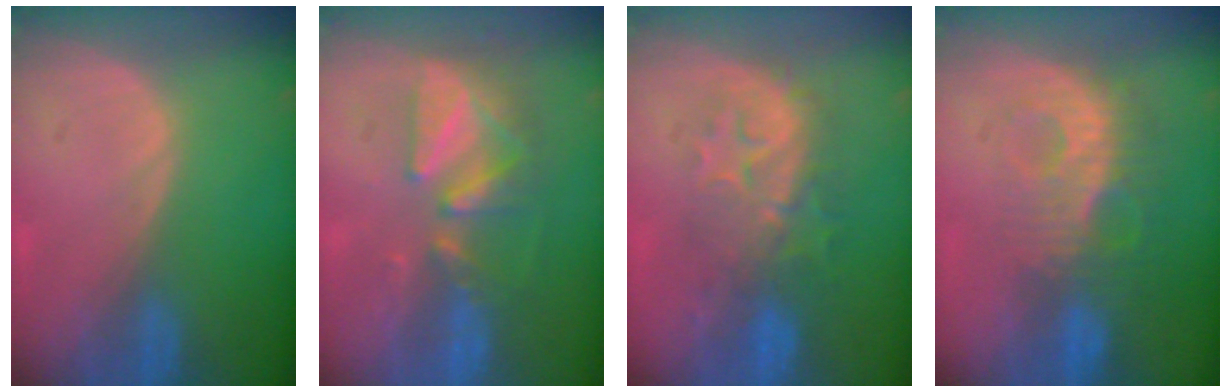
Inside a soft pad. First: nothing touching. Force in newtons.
{"total": 9.0, "press": 7.9, "slide": 4.3}
{"total": 8.5, "press": 8.4, "slide": 1.3}
{"total": 9.3, "press": 8.3, "slide": 4.2}